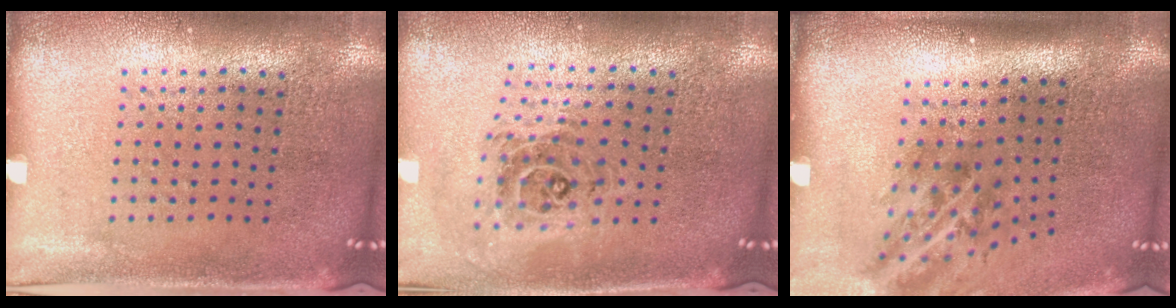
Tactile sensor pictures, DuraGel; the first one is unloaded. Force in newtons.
{"total": 0.9, "press": 0.9, "slide": 0.2}
{"total": 2.0, "press": 1.3, "slide": 1.5}